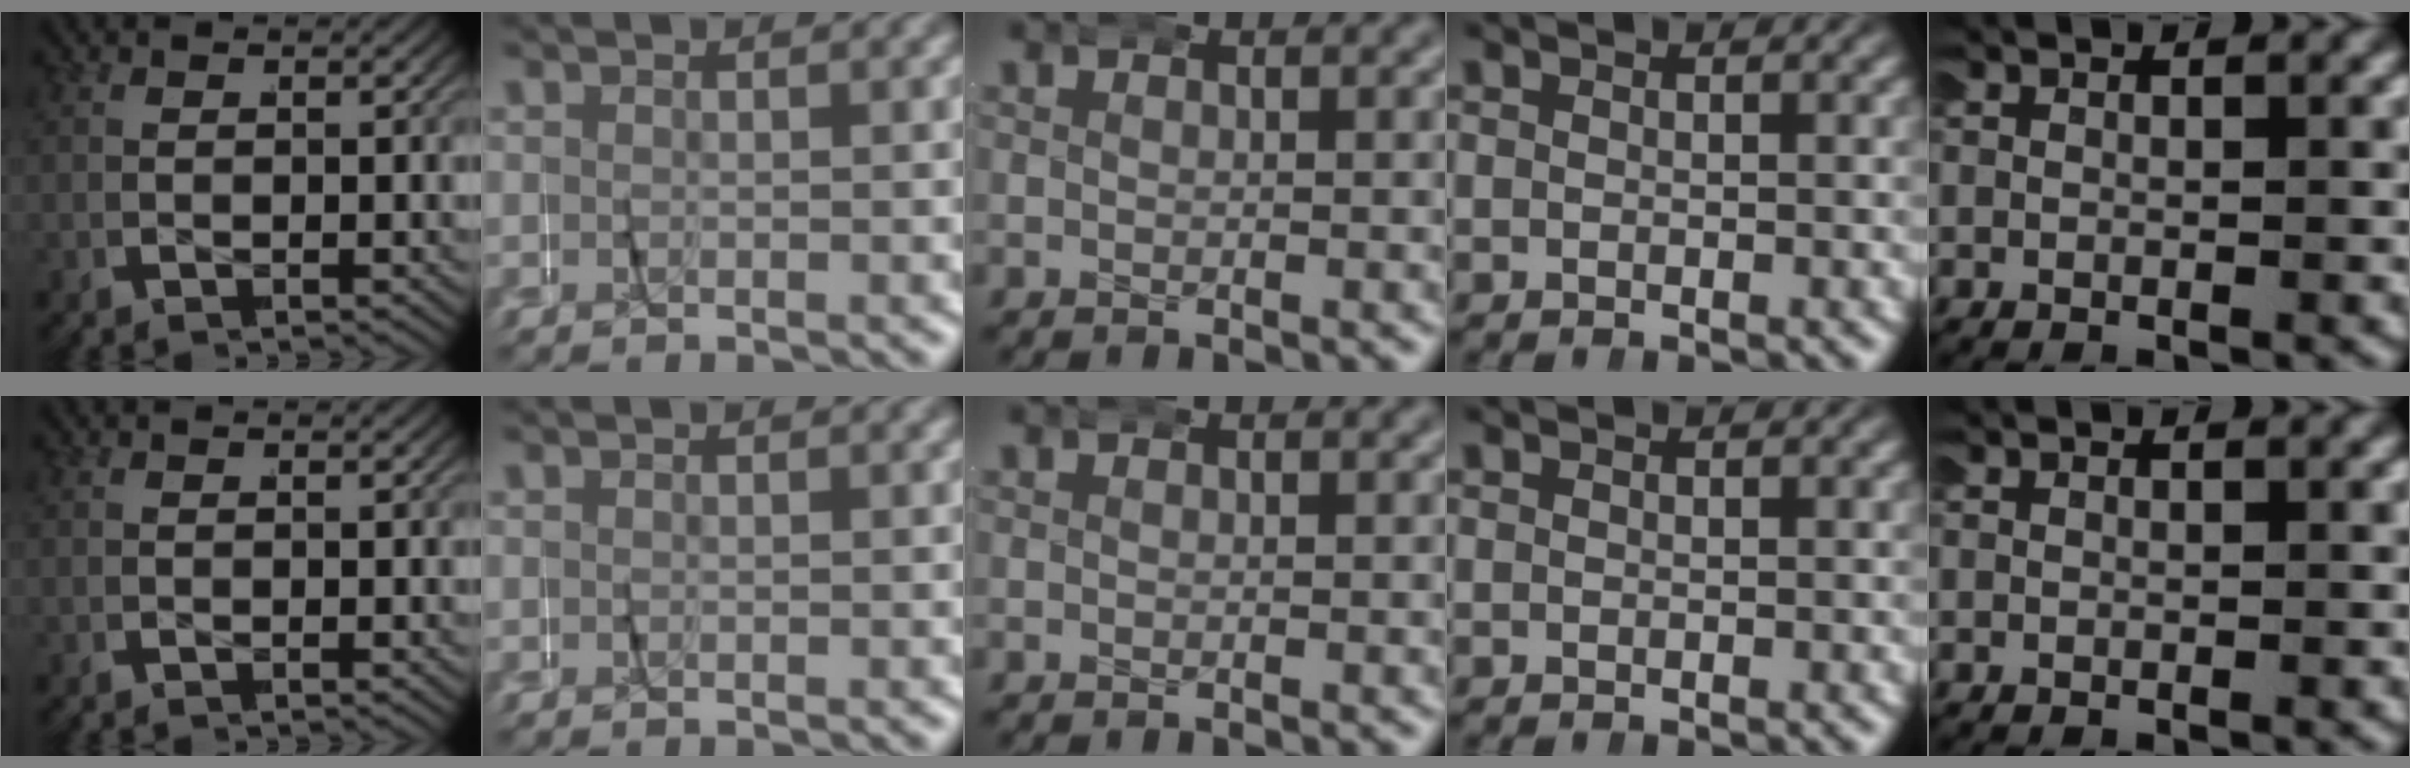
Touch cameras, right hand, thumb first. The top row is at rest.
{}